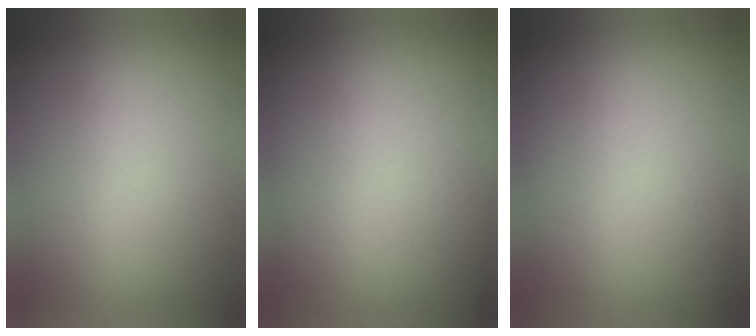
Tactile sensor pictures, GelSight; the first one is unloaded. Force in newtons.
{"total": 2.9}
{"total": 2.6}